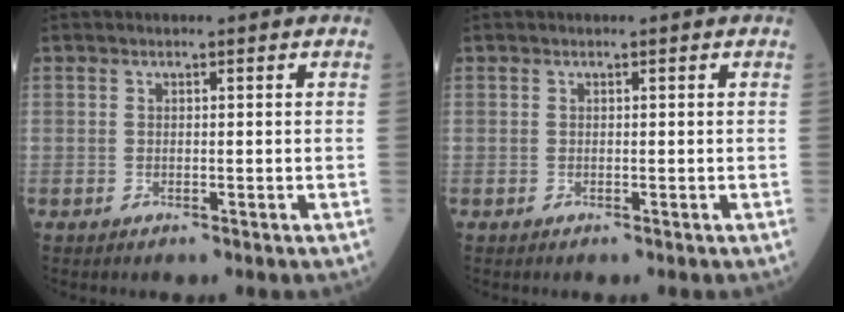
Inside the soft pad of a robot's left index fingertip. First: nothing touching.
{"total": 0.0}